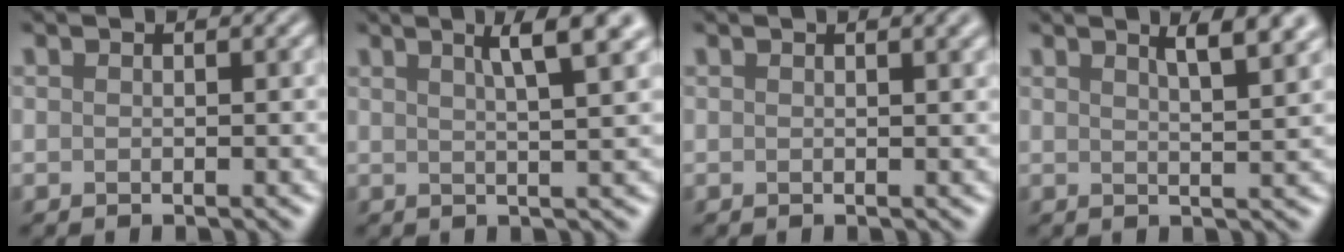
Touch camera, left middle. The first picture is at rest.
{"total": 5.3, "force": [2.8, 1.1, 4.4], "torque": [-0.043, 0.014, 0.031]}
{"total": 2.6, "force": [1.3, 1.0, 2.0], "torque": [-0.011, 0.003, 0.005]}
{"total": 5.5, "force": [3.3, 1.8, 4.0], "torque": [-0.024, 0.024, 0.022]}